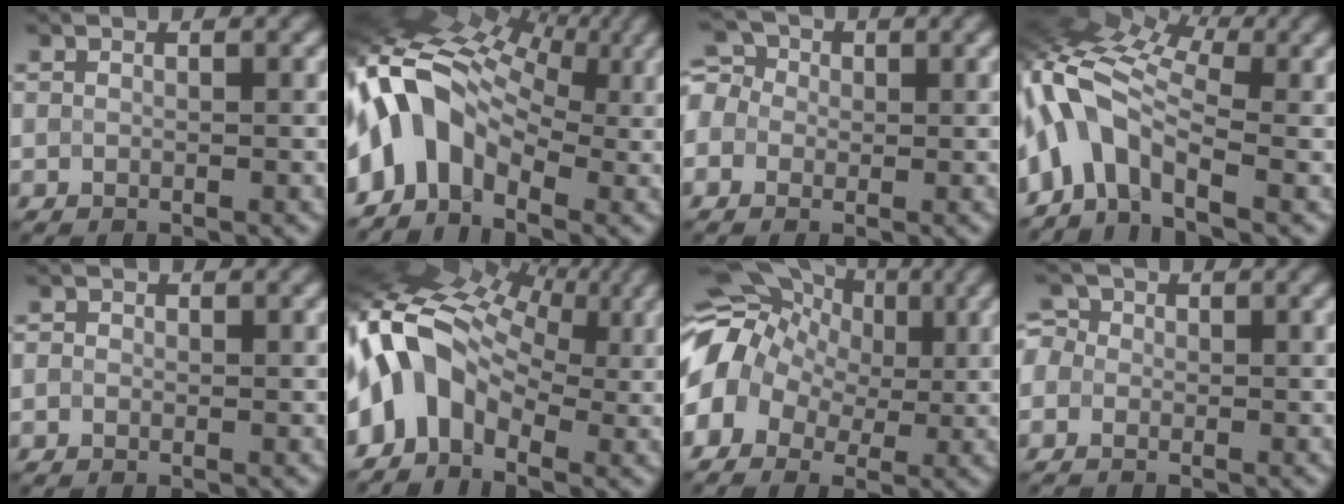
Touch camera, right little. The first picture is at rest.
{"total": 10.4, "force": [-1.5, 7.2, 7.3], "torque": [-0.129, 0.017, -0.049]}
{"total": 5.0, "force": [0.5, 4.4, 2.3], "torque": [-0.044, 0.031, -0.024]}
{"total": 8.4, "force": [-2.2, 4.5, 6.7], "torque": [-0.126, 0.026, -0.065]}
{"total": 0.6, "force": [-0.1, 0.5, 0.2], "torque": [-0.003, -0.003, -0.005]}
{"total": 11.2, "force": [0.2, 7.9, 8.0], "torque": [-0.147, 0.016, -0.016]}
{"total": 8.8, "force": [0.7, 6.9, 5.4], "torque": [-0.092, 0.015, 0.001]}
{"total": 4.5, "force": [-0.5, 4.2, 1.5], "torque": [-0.032, 0.024, -0.042]}